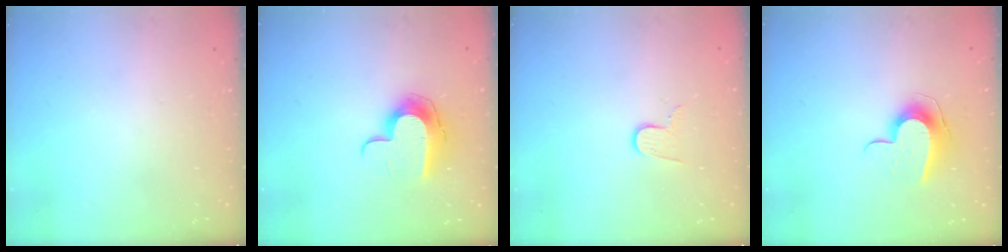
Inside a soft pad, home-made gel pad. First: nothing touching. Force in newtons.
{"total": 11.2, "press": 11.2, "slide": 0.4}
{"total": 7.0, "press": 7.0, "slide": 0.6}
{"total": 10.0, "press": 9.9, "slide": 0.9}